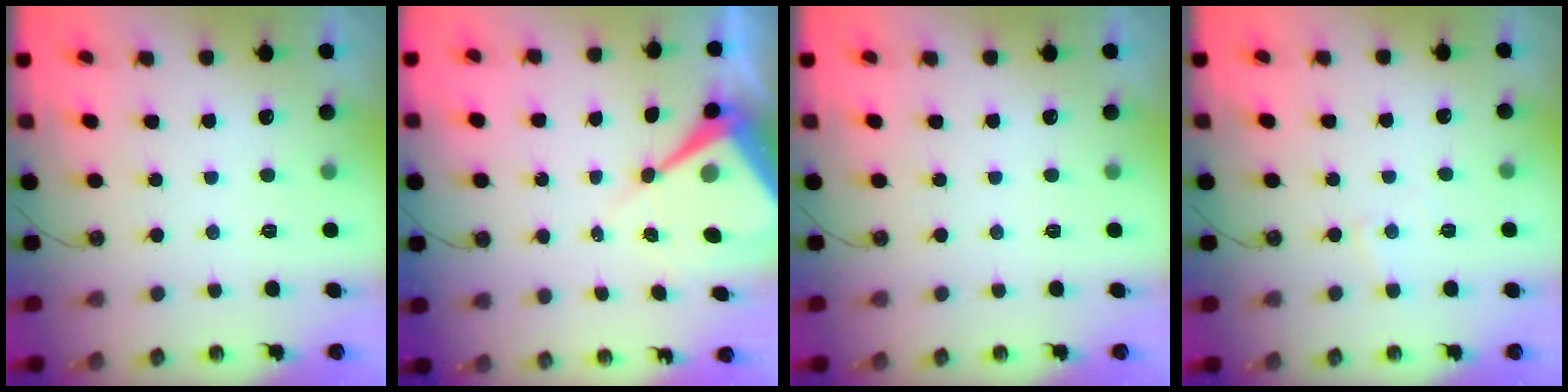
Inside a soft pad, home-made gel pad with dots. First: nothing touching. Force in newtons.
{"total": 9.8, "press": 9.8, "slide": 0.8}
{"total": 0.0}
{"total": 3.8, "press": 3.7, "slide": 0.5}